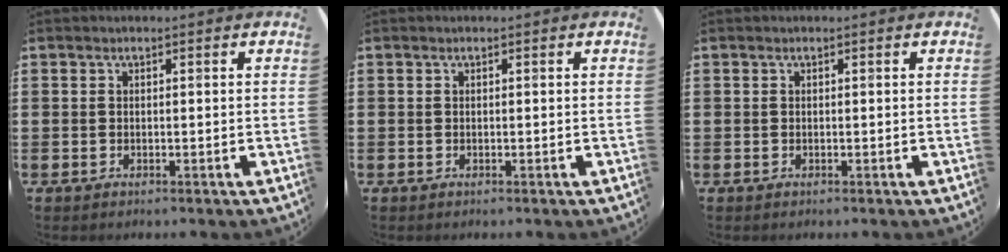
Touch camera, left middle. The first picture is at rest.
{"total": 0.0}
{"total": 0.0}